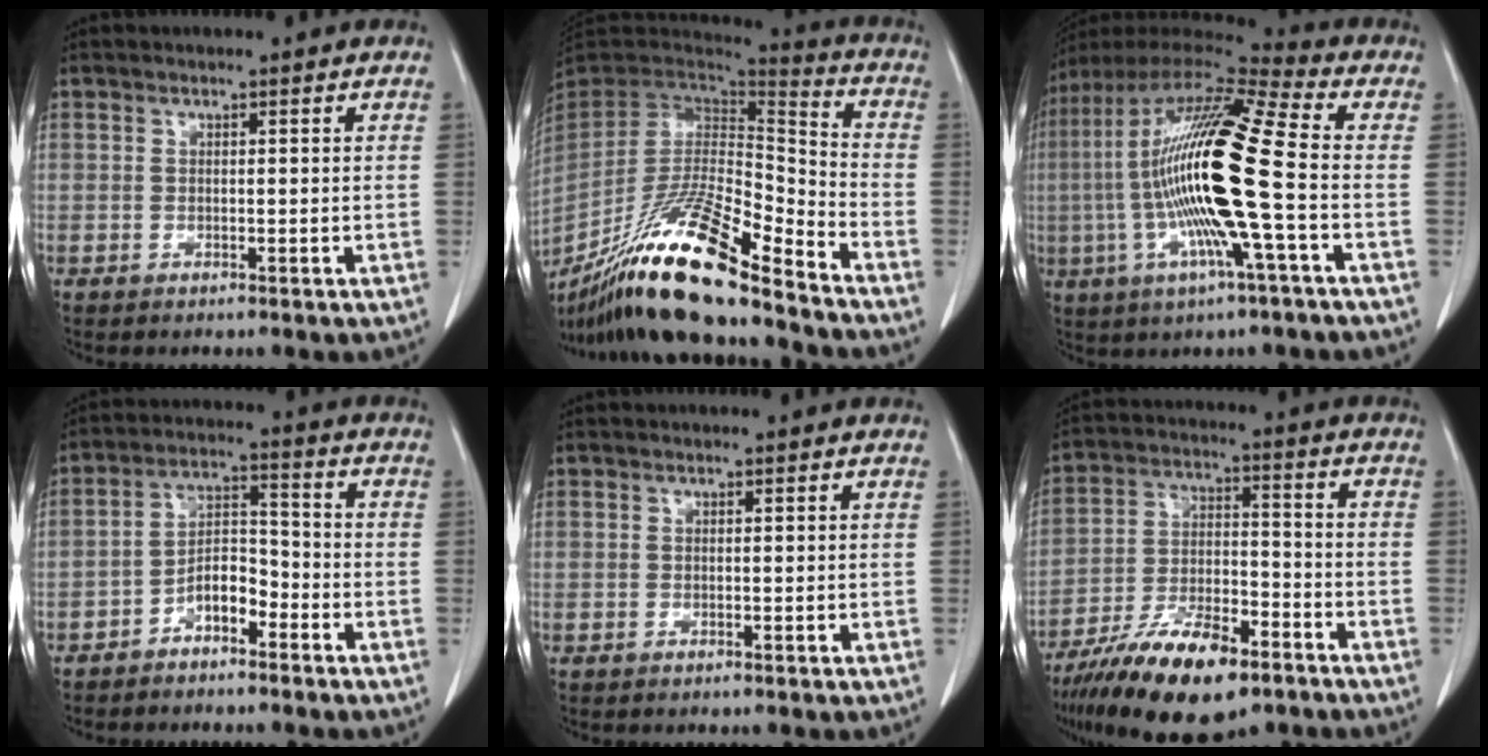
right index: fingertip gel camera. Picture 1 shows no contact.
{"total": 22.0, "force": [-16.2, 2.0, 14.7], "torque": [-0.286, -0.031, -0.302]}
{"total": 21.4, "force": [-2.4, 1.4, 21.2], "torque": [-0.431, -0.006, -0.058]}
{"total": 5.8, "force": [-3.6, 2.6, 3.8], "torque": [-0.068, 0.023, -0.066]}
{"total": 0.0}
{"total": 16.1, "force": [-10.8, 5.1, 10.8], "torque": [-0.200, -0.010, -0.191]}